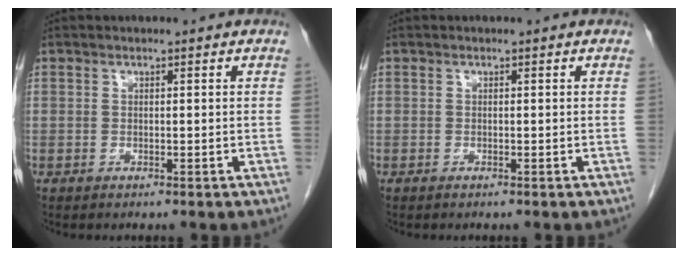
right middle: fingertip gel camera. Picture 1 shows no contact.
{"total": 0.0}